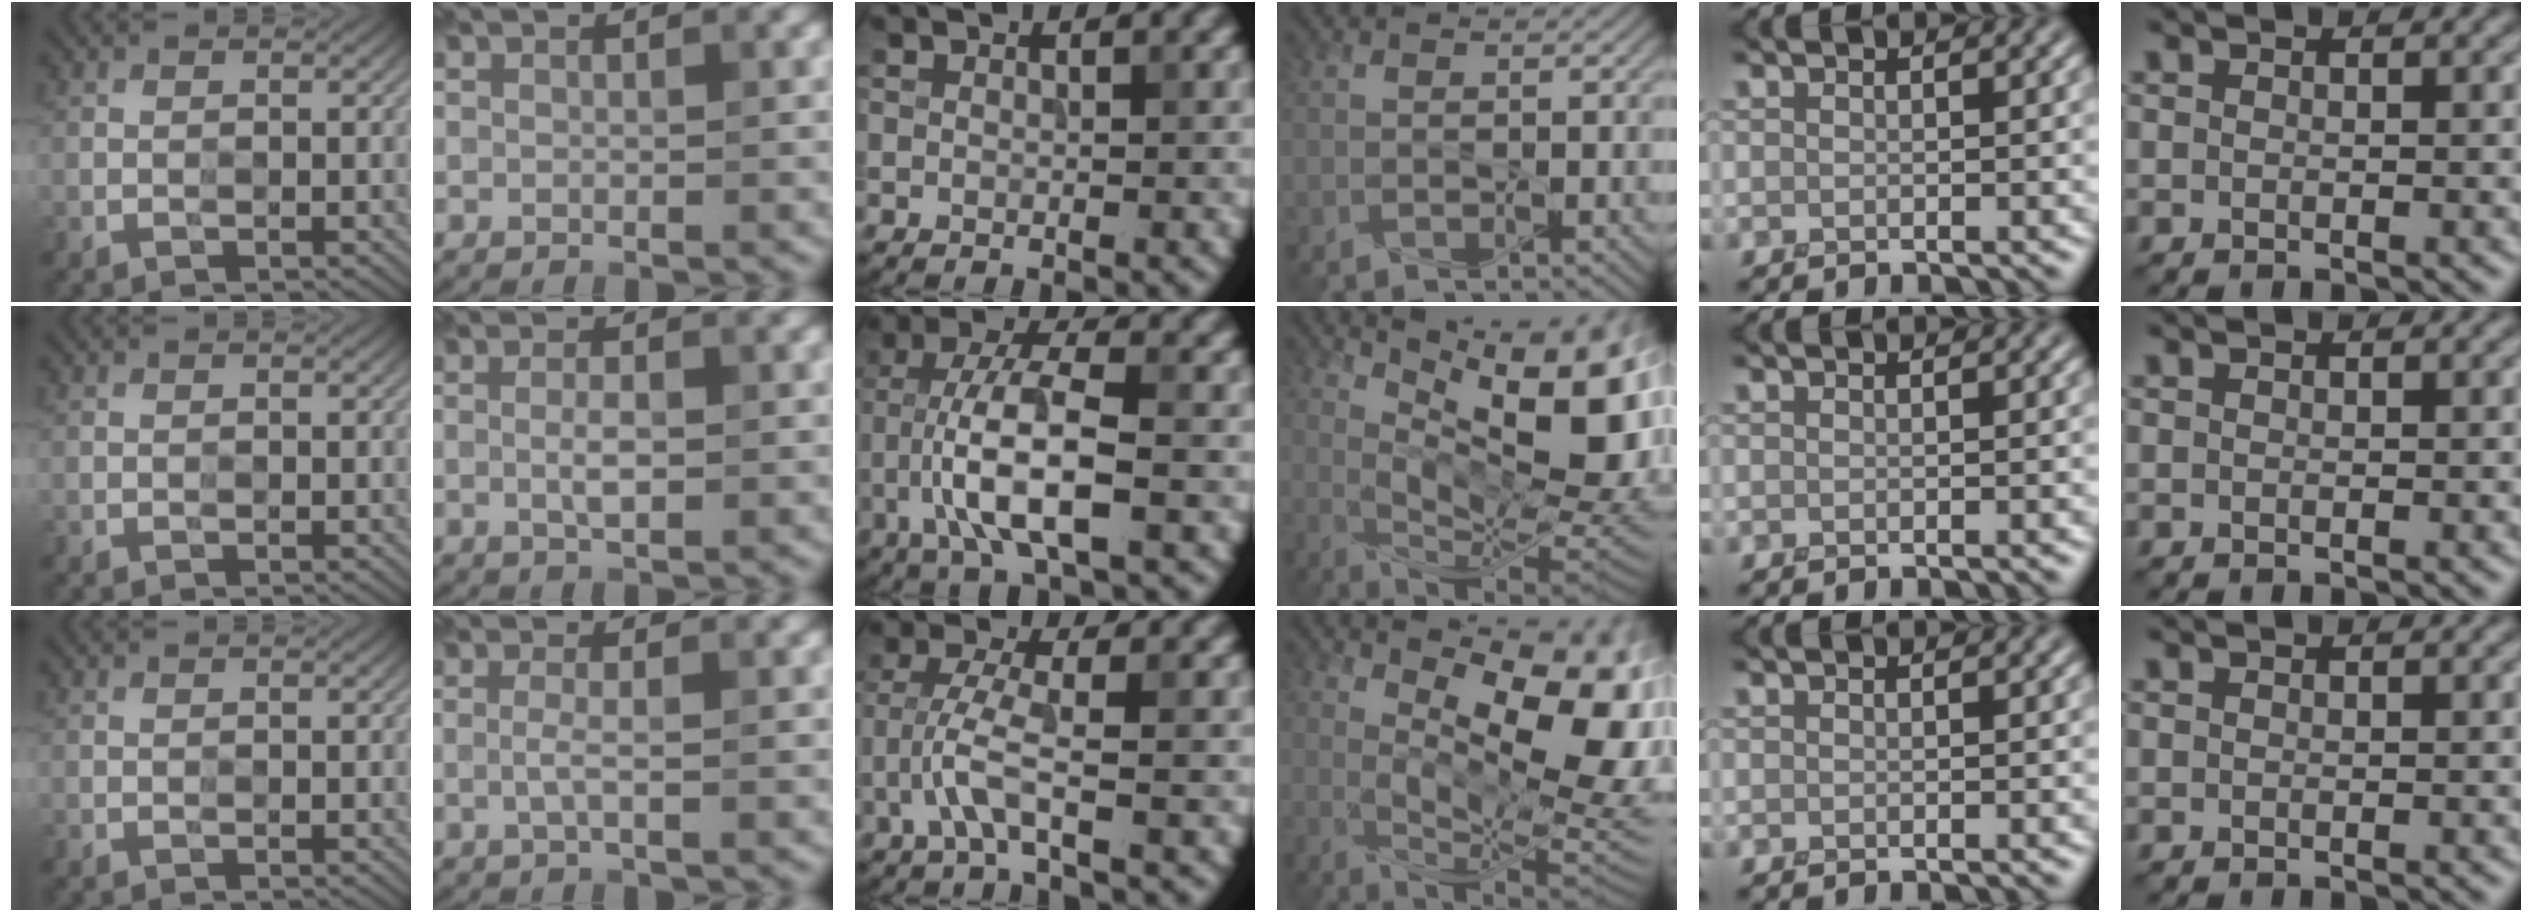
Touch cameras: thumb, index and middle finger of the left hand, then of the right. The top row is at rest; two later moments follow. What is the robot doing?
{"motion": "press", "object": "syringe"}